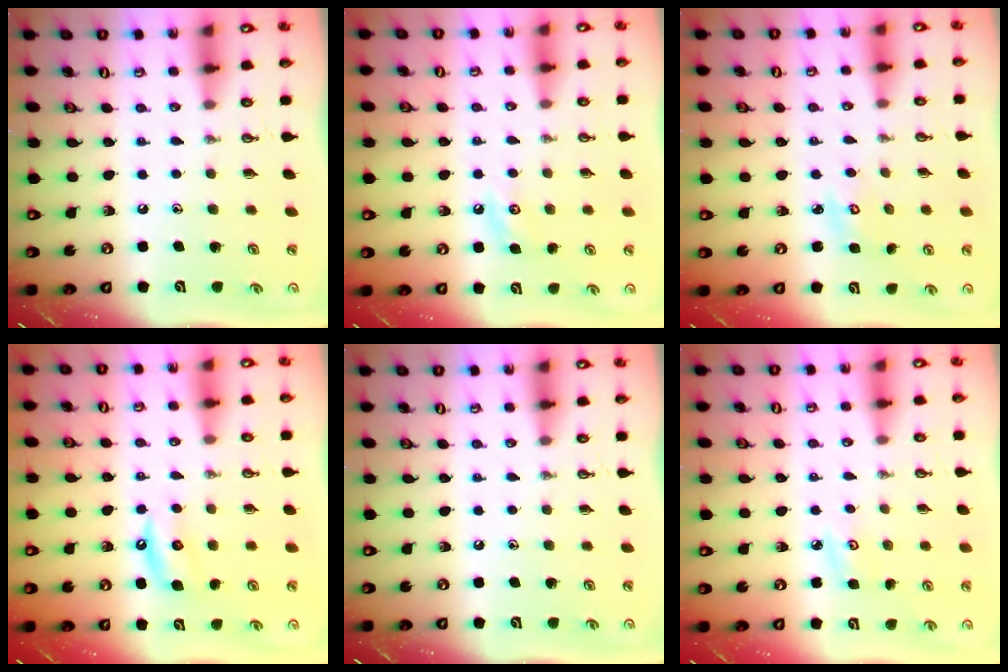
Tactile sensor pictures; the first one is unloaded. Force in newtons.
{"total": 4.0, "press": 3.9, "slide": 0.4}
{"total": 2.5, "press": 2.5, "slide": 0.3}
{"total": 5.0, "press": 5.0, "slide": 0.5}
{"total": 0.0}
{"total": 3.7, "press": 3.6, "slide": 0.4}